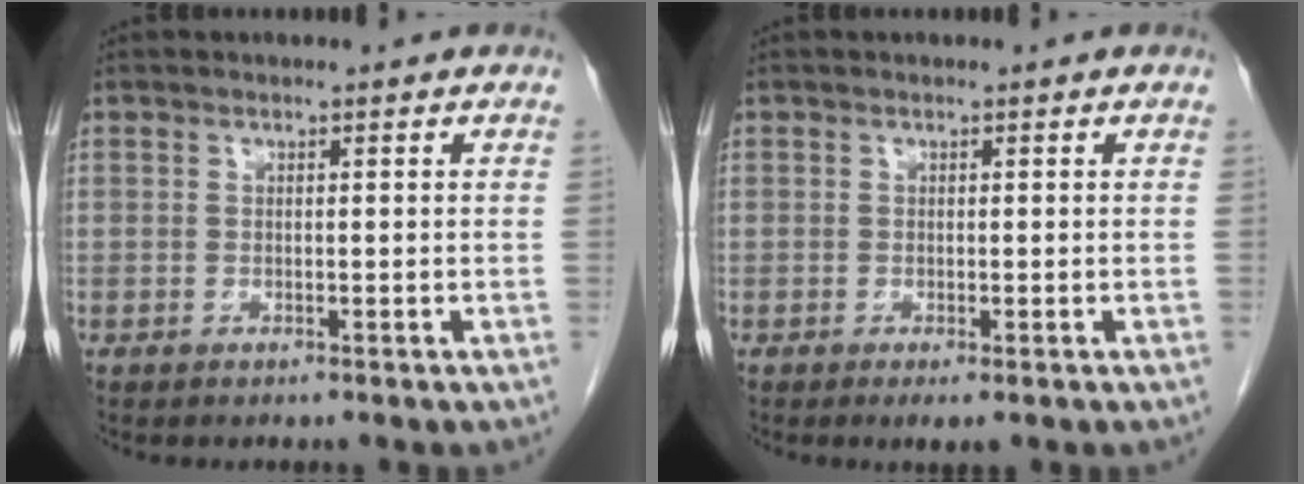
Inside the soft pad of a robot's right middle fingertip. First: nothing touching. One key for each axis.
{"total": 1.5, "fx": -0.8, "fy": 0.4, "fz": 1.2, "tx": -0.019, "ty": -0.005, "tz": -0.009}